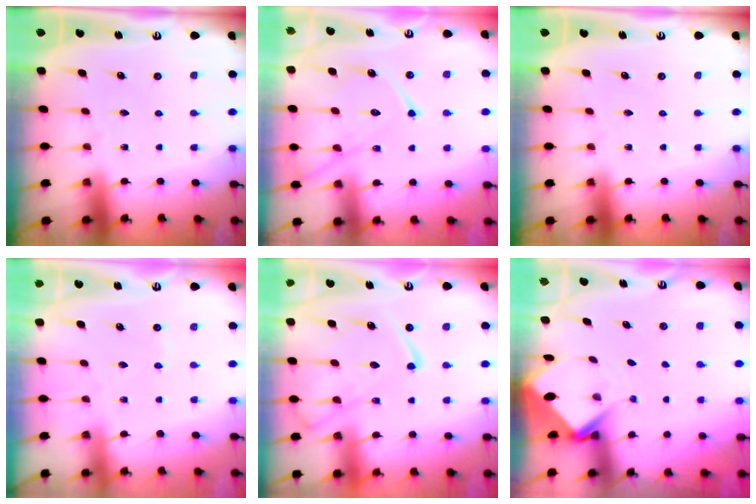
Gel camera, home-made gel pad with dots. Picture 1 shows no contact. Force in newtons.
{"total": 13.0, "press": 12.9, "slide": 1.3}
{"total": 0.0}
{"total": 2.6, "press": 2.5, "slide": 0.5}
{"total": 12.5, "press": 12.5, "slide": 1.5}
{"total": 3.8, "press": 3.8, "slide": 0.2}